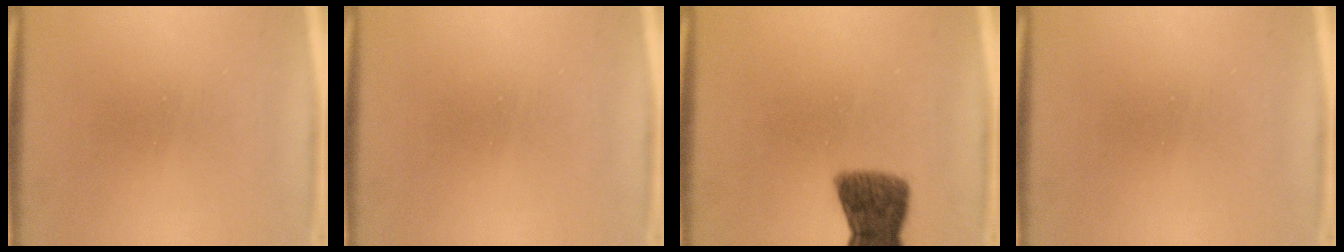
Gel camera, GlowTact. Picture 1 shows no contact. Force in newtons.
{"total": 0.0}
{"total": 8.3}
{"total": 0.0}